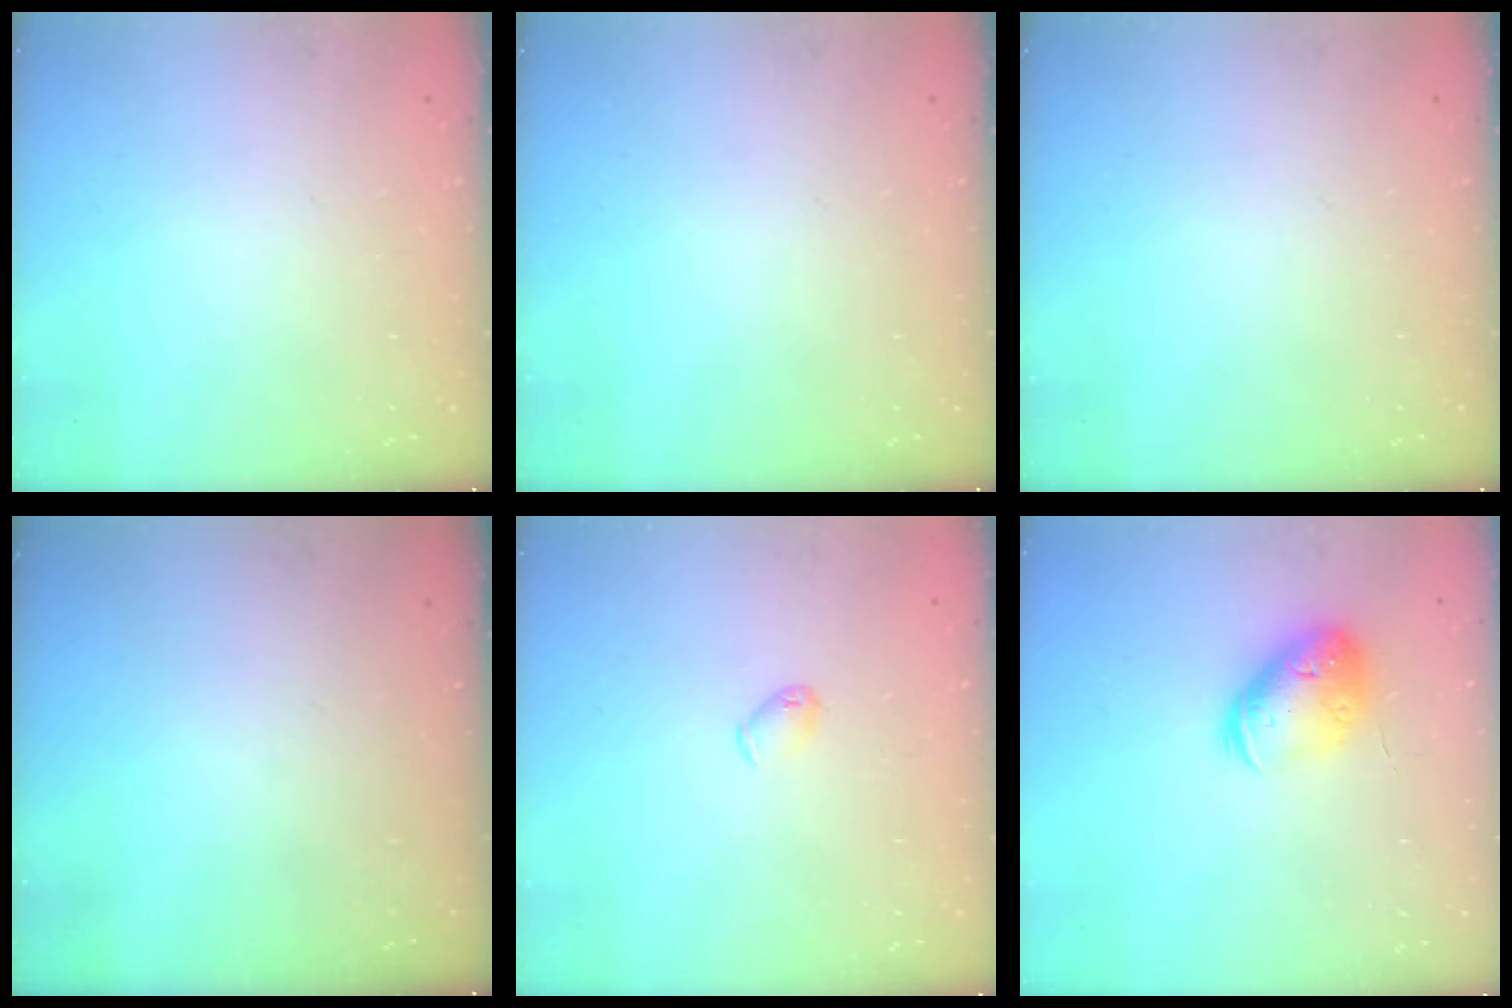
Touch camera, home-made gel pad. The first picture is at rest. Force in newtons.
{"total": 0.0}
{"total": 0.0}
{"total": 0.0}
{"total": 4.5, "press": 4.4, "slide": 1.0}
{"total": 15.1, "press": 15.0, "slide": 1.6}